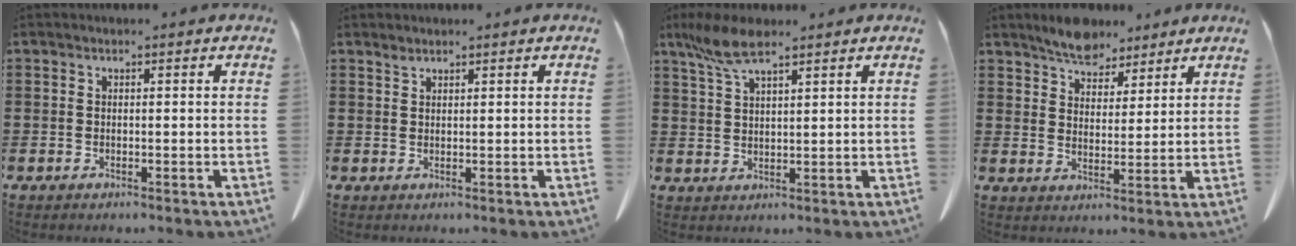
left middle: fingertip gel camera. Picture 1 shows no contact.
{"total": 0.9, "force": [0.8, 0.3, 0.2], "torque": [-0.008, -0.001, 0.017]}
{"total": 6.3, "force": [4.3, 1.5, 4.4], "torque": [-0.103, -0.003, 0.076]}
{"total": 6.2, "force": [5.4, 2.4, 1.6], "torque": [-0.048, -0.011, 0.104]}